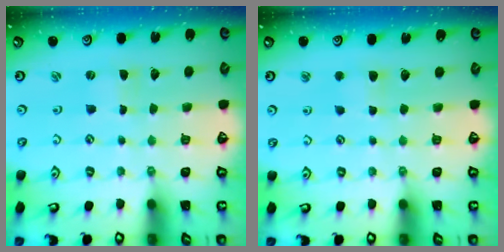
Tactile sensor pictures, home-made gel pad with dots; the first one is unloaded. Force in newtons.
{"total": 3.3, "press": 3.3, "slide": 0.5}